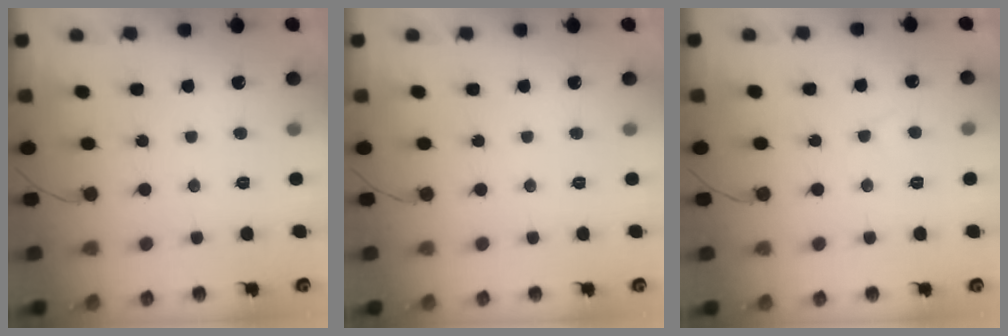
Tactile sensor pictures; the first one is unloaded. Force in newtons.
{"total": 0.0}
{"total": 2.4, "press": 2.4, "slide": 0.2}